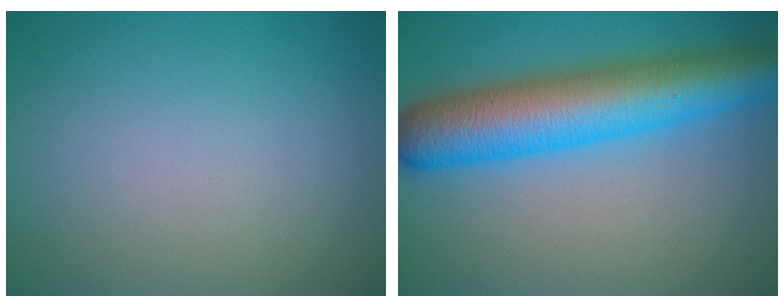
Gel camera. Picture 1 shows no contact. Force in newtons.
{"total": 10.4, "press": 10.4, "slide": 0.2}